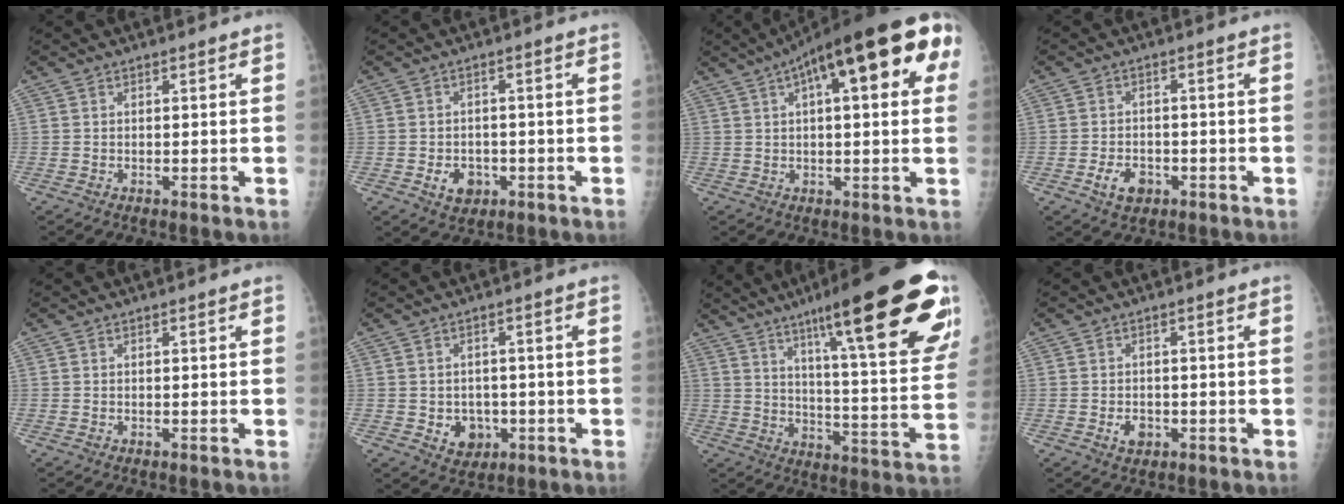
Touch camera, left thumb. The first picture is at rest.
{"total": 5.0, "force": [-1.8, 3.8, 2.6], "torque": [-0.027, 0.012, -0.022]}
{"total": 22.2, "force": [8.3, 7.0, 19.4], "torque": [-0.284, 0.032, 0.113]}
{"total": 5.0, "force": [-2.3, 3.4, 2.9], "torque": [-0.041, 0.014, -0.035]}
{"total": 0.0}
{"total": 5.9, "force": [-1.6, 4.8, 2.9], "torque": [-0.014, 0.010, -0.014]}
{"total": 30.0, "force": [16.6, 5.7, 24.2], "torque": [-0.301, -0.042, 0.243]}
{"total": 3.2, "force": [-1.2, 2.3, 1.9], "torque": [-0.022, 0.006, -0.016]}